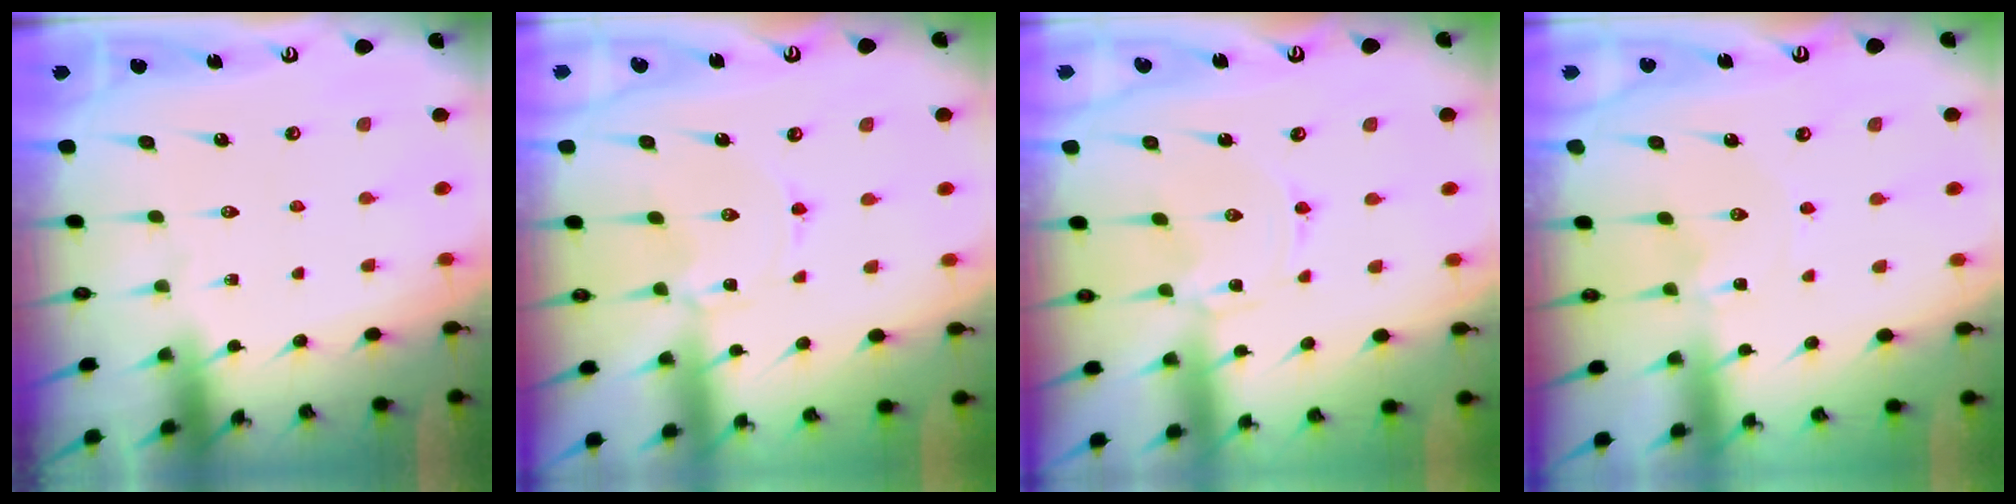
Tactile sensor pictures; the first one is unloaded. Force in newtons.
{"total": 1.8, "press": 1.8, "slide": 0.3}
{"total": 0.0}
{"total": 0.6, "press": 0.6, "slide": 0.1}